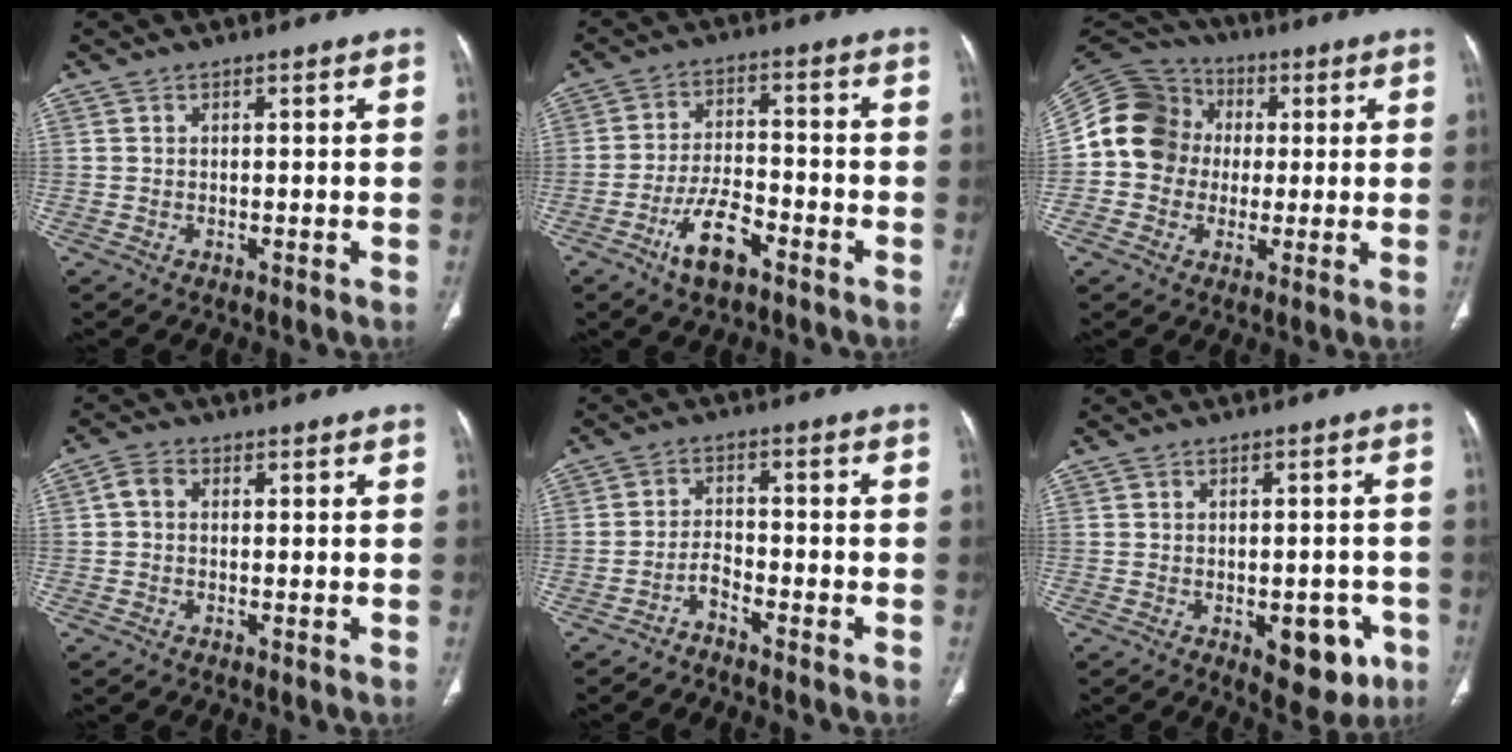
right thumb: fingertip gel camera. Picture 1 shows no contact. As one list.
[{"total": 8.6, "force": [-5.0, 3.5, 6.0], "torque": [-0.108, 0.029, -0.091]}, {"total": 13.5, "force": [0.5, 12.2, 5.8], "torque": [-0.098, 0.033, 0.000]}, {"total": 2.5, "force": [0.2, 1.9, 1.6], "torque": [-0.029, 0.008, -0.001]}, {"total": 2.6, "force": [-2.4, 0.6, 0.9], "torque": [-0.012, 0.020, -0.048]}, {"total": 8.9, "force": [-3.5, 4.7, 6.7], "torque": [-0.050, 0.012, -0.033]}]